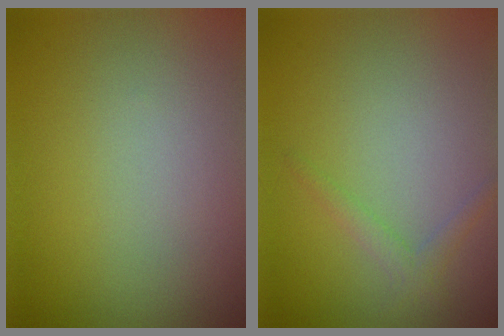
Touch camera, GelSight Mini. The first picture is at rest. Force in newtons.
{"total": 1.3, "press": 1.3, "slide": 0.1}